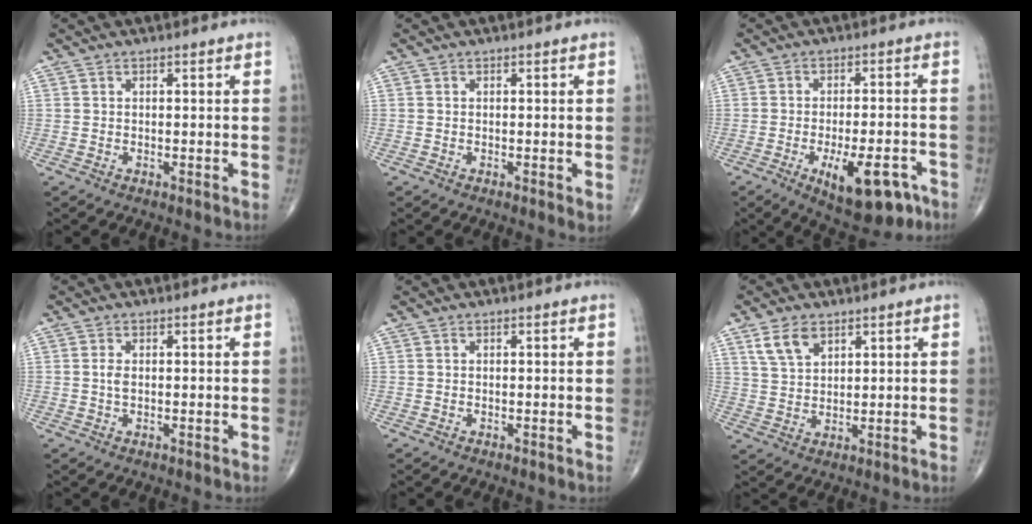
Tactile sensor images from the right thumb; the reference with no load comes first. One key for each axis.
{"total": 1.2, "fx": -0.2, "fy": 0.3, "fz": 1.1, "tx": -0.019, "ty": -0.004, "tz": -0.004}
{"total": 12.9, "fx": -6.0, "fy": 5.2, "fz": 10.1, "tx": -0.134, "ty": 0.017, "tz": -0.076}
{"total": 1.4, "fx": 0.1, "fy": 0.7, "fz": 1.3, "tx": -0.027, "ty": -0.002, "tz": 0.001}
{"total": 0.0}
{"total": 5.9, "fx": 3.5, "fy": 3.4, "fz": 3.4, "tx": -0.055, "ty": -0.014, "tz": 0.073}